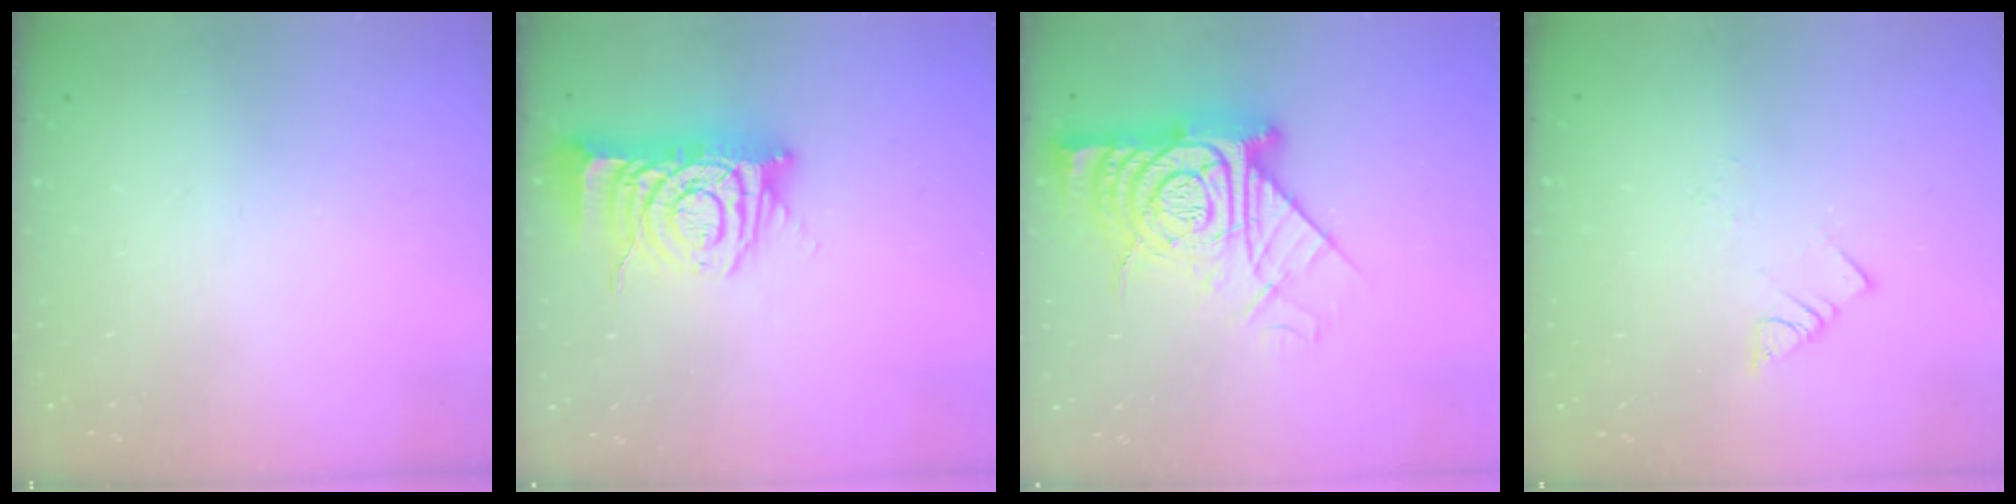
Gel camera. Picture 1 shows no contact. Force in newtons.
{"total": 11.5, "press": 11.4, "slide": 1.4}
{"total": 20.5, "press": 20.4, "slide": 1.7}
{"total": 2.8, "press": 2.8, "slide": 0.3}